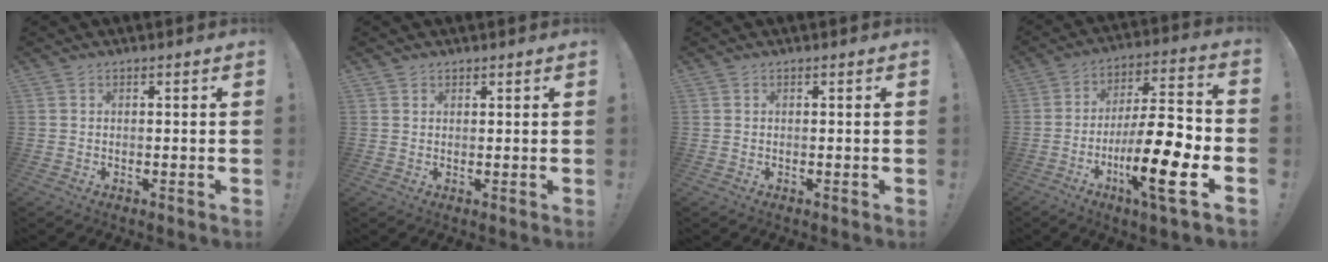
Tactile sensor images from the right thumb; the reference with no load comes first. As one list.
[{"total": 1.0, "force": [0.9, 0.5, 0.0], "torque": [0.018, -0.007, 0.015]}, {"total": 0.0}, {"total": 20.8, "force": [-6.8, 4.9, 19.0], "torque": [-0.311, 0.028, -0.110]}]